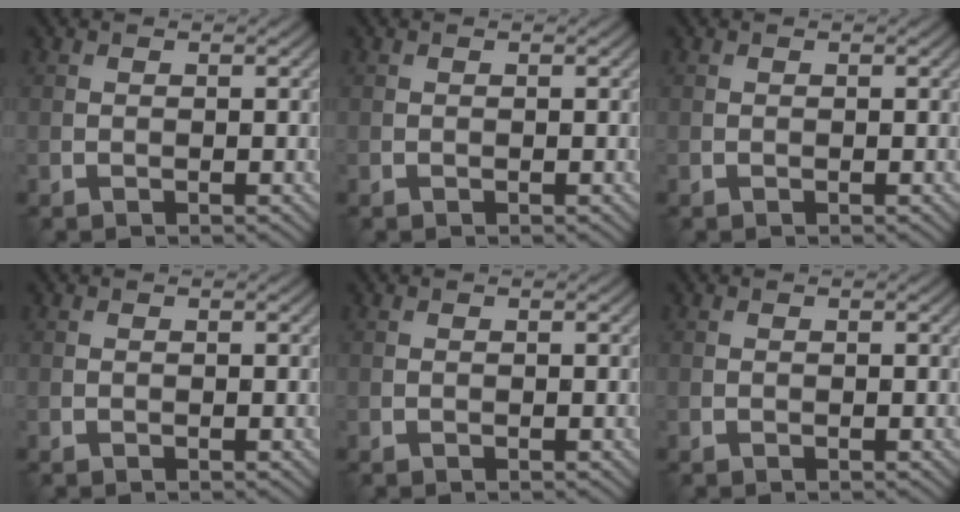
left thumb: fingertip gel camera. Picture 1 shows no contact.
{"total": 0.0}
{"total": 0.0}
{"total": 0.0}
{"total": 0.0}
{"total": 0.0}